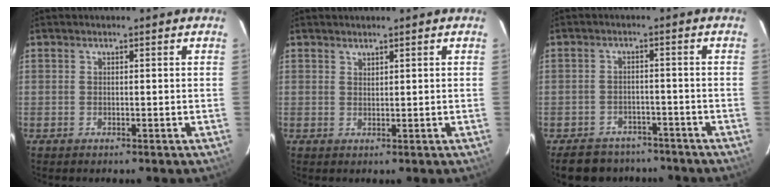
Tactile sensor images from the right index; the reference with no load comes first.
{"total": 0.9, "force": [0.8, 0.1, 0.1], "torque": [-0.003, 0.001, 0.017]}
{"total": 11.8, "force": [-9.7, 5.8, 3.6], "torque": [-0.089, 0.011, -0.126]}